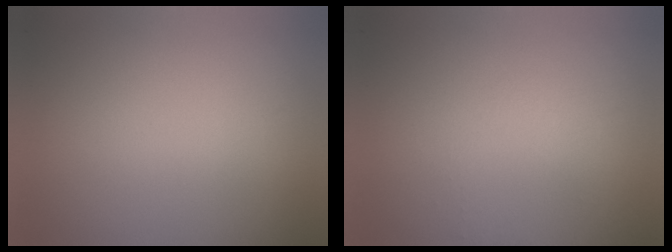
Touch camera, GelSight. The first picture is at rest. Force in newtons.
{"total": 1.0}